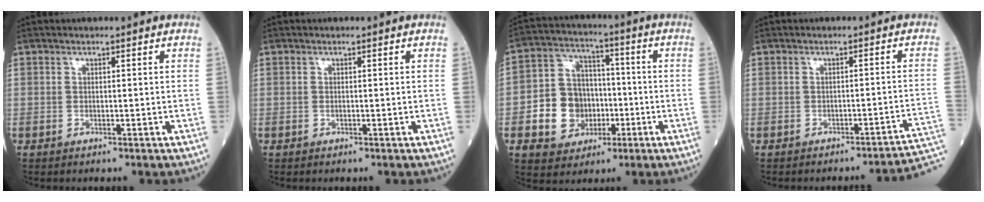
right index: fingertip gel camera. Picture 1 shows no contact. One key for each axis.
{"total": 0.0}
{"total": 10.4, "fx": -2.5, "fy": 8.9, "fz": 4.7, "tx": -0.099, "ty": 0.030, "tz": -0.038}
{"total": 7.1, "fx": -6.4, "fy": -1.3, "fz": 2.8, "tx": -0.006, "ty": 0.007, "tz": -0.074}